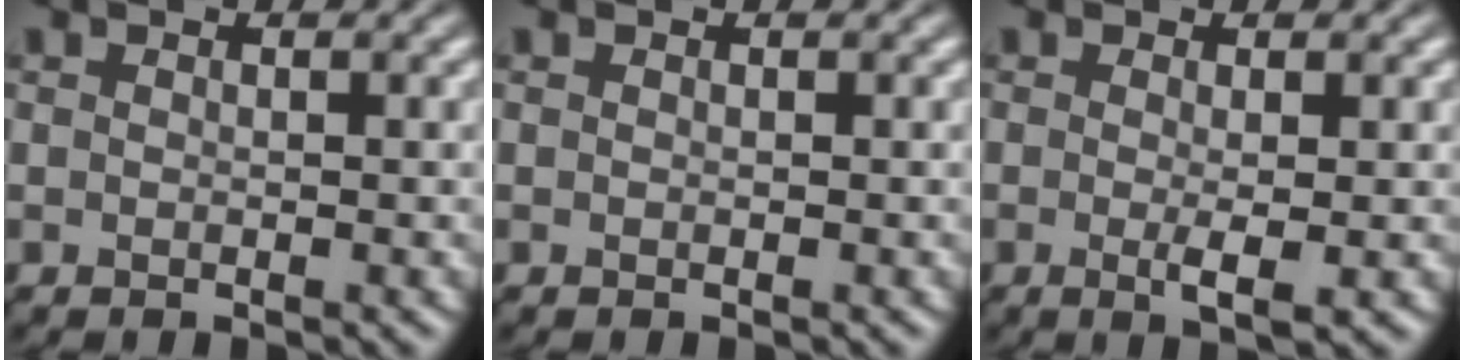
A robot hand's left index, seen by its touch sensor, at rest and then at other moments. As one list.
[{"total": 0.0}, {"total": 2.1, "force": [-0.2, 0.3, 2.0], "torque": [-0.036, -0.007, -0.002]}]